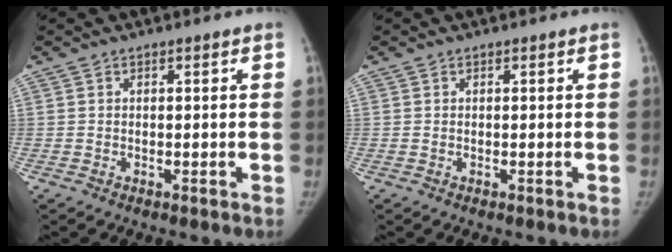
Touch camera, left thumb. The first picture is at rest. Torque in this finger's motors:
{"motor_torque": [0.02, 0.02, 0.20, -0.15, 0.00]}